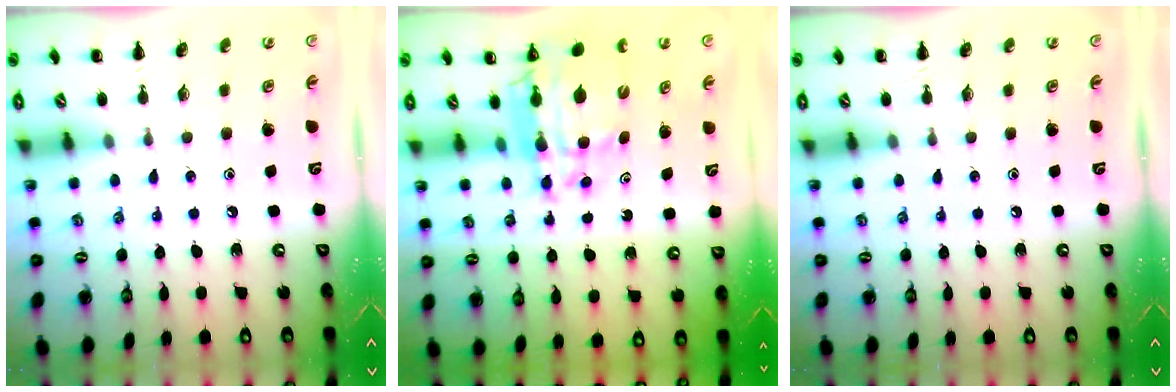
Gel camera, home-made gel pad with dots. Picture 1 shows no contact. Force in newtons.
{"total": 12.1, "press": 11.7, "slide": 3.3}
{"total": 0.0}